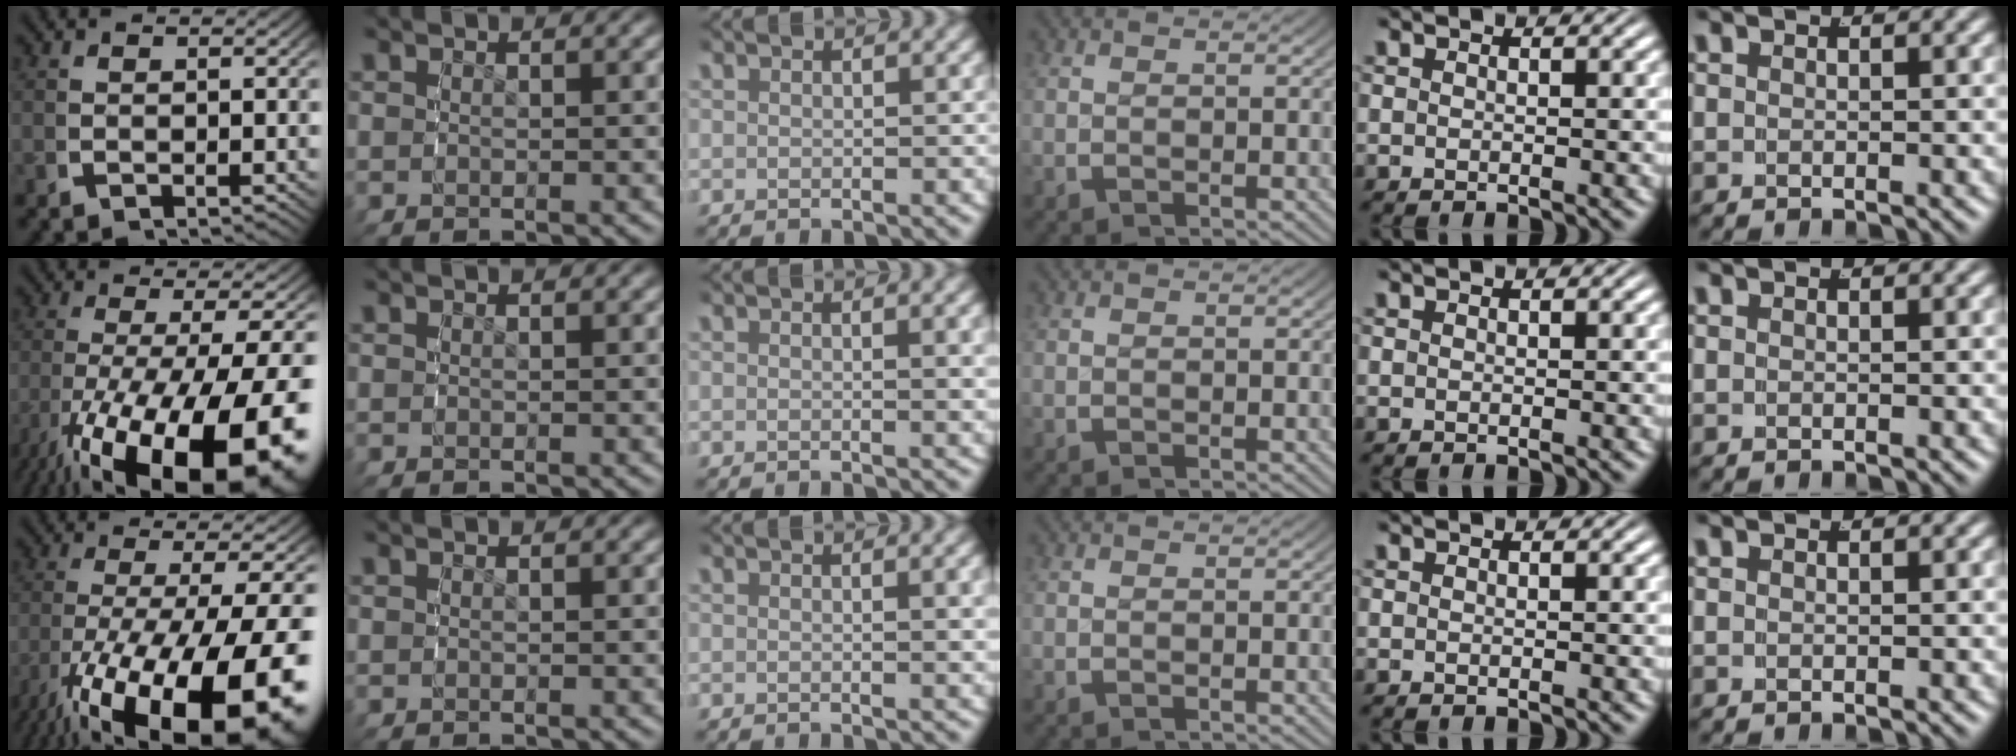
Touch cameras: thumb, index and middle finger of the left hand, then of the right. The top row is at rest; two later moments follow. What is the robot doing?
{"motion": "grasp_and_lifting", "object": "dispenser bottle"}